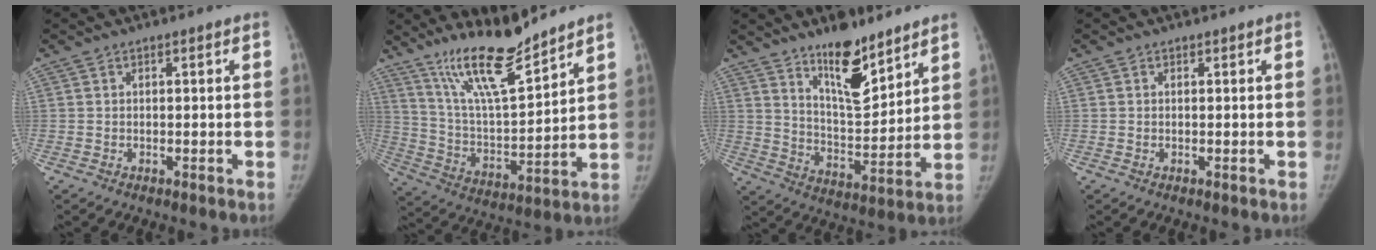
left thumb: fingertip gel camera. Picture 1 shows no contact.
{"total": 15.2, "force": [12.4, 2.4, 8.5], "torque": [-0.132, -0.082, 0.233]}
{"total": 12.9, "force": [9.5, 4.3, 7.7], "torque": [-0.094, -0.083, 0.165]}
{"total": 0.0}